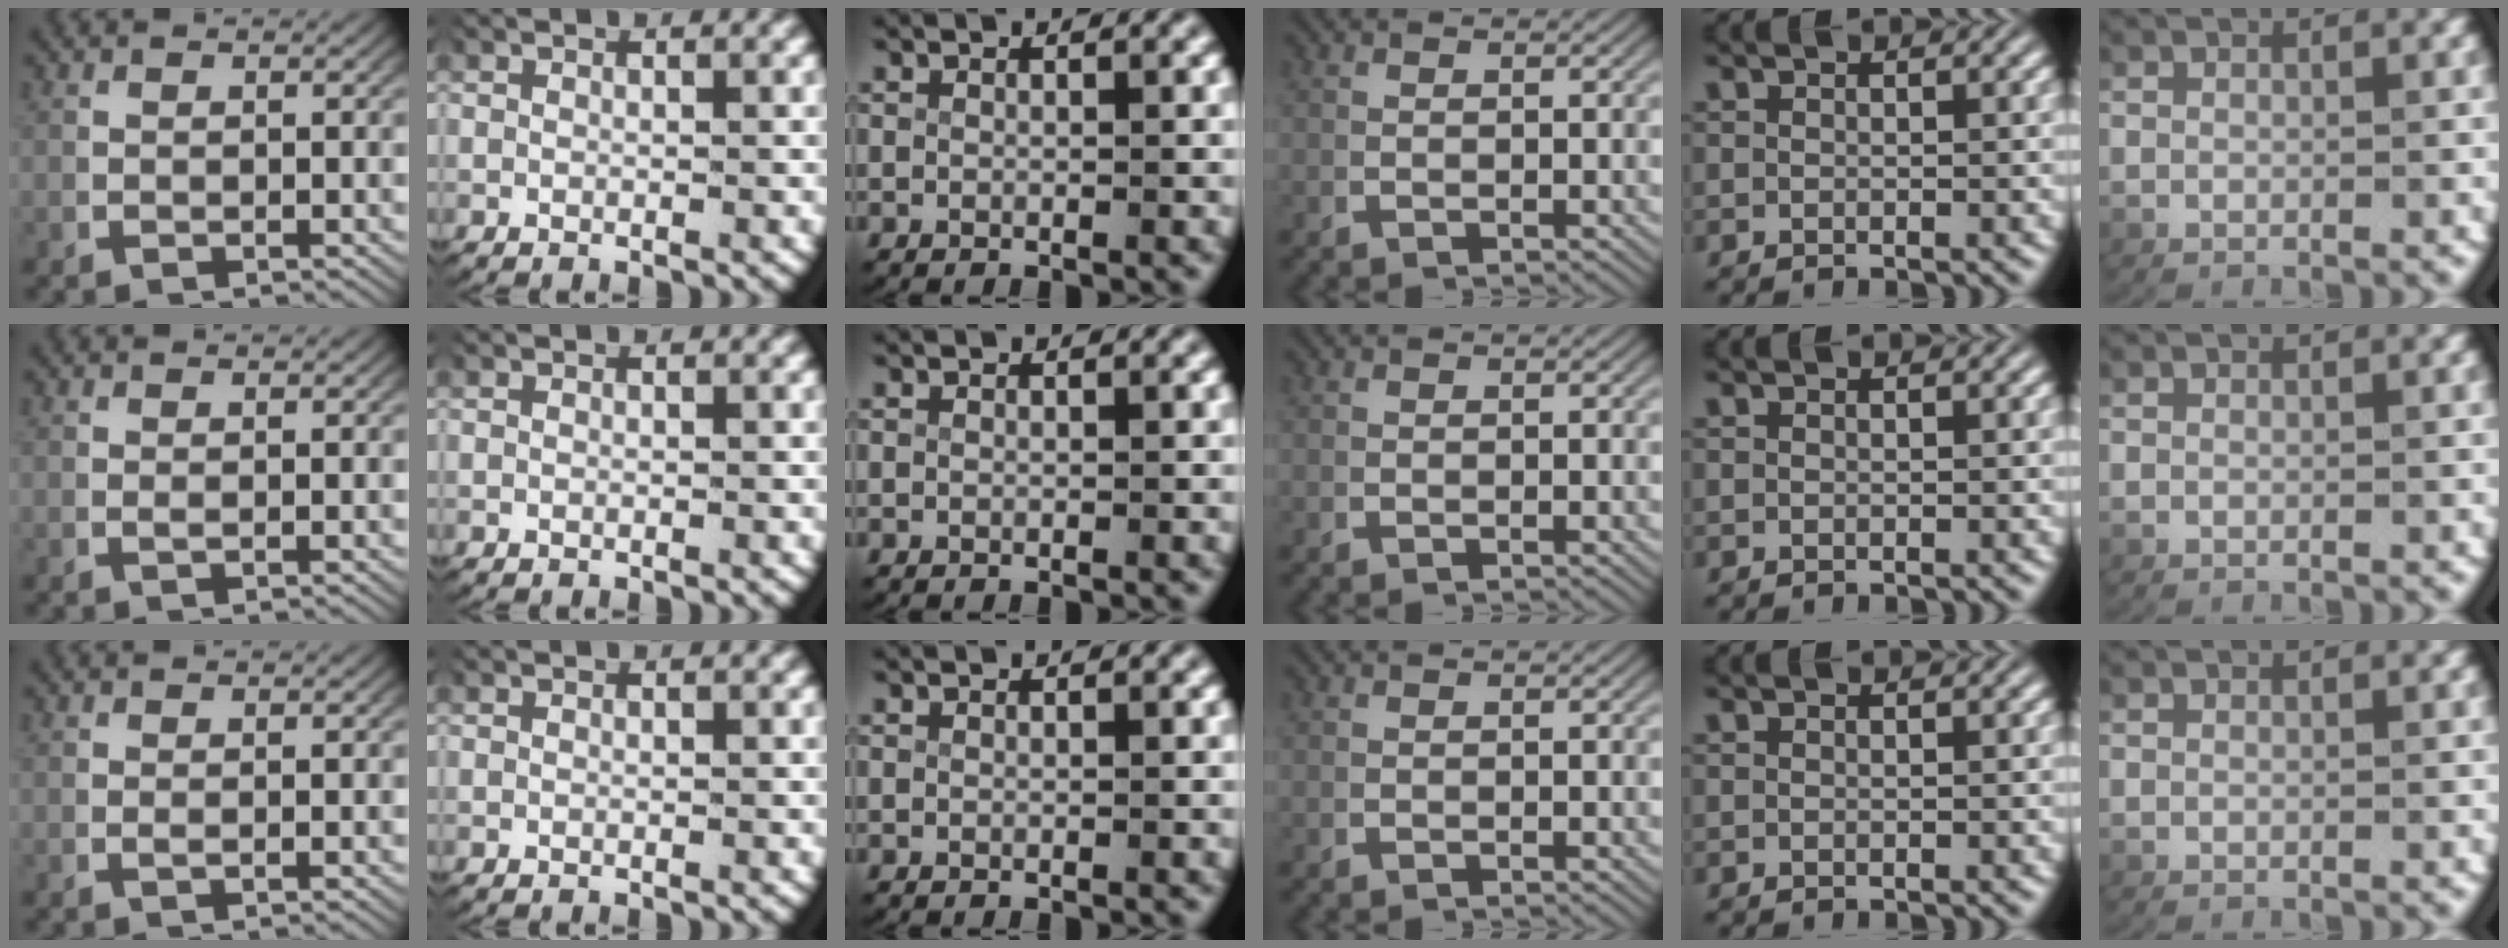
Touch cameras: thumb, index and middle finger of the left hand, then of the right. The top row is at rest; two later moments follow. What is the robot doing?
{"motion": "lift_and_place", "object": "paper"}